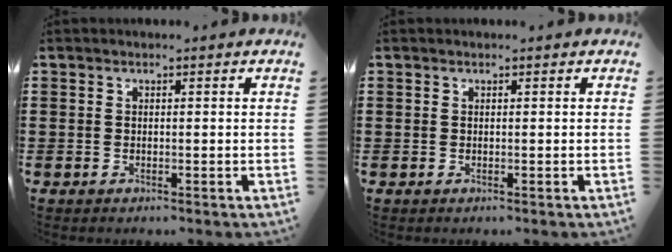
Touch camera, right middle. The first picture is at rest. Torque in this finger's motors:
{"motor_torque": [0.04, -0.04, 0.00, -0.01]}